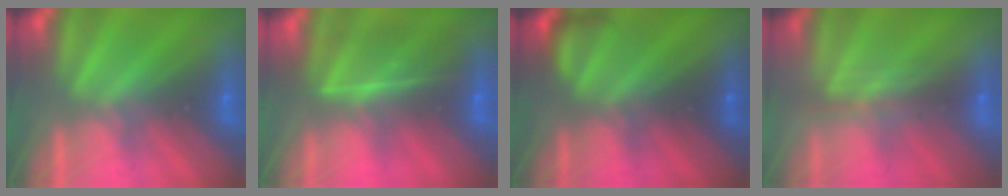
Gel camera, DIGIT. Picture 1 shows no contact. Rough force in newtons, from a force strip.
{"total": 6.3}
{"total": 2.3}
{"total": 2.4}